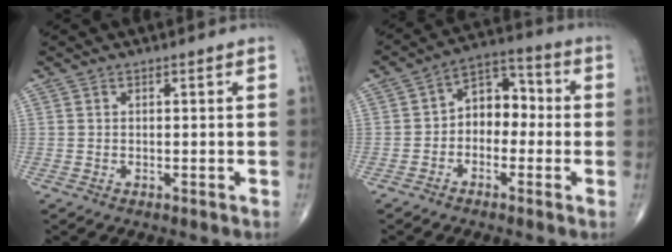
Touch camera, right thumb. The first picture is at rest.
{"total": 8.5, "force": [-0.9, 6.1, 5.8], "torque": [-0.053, 0.040, -0.033]}